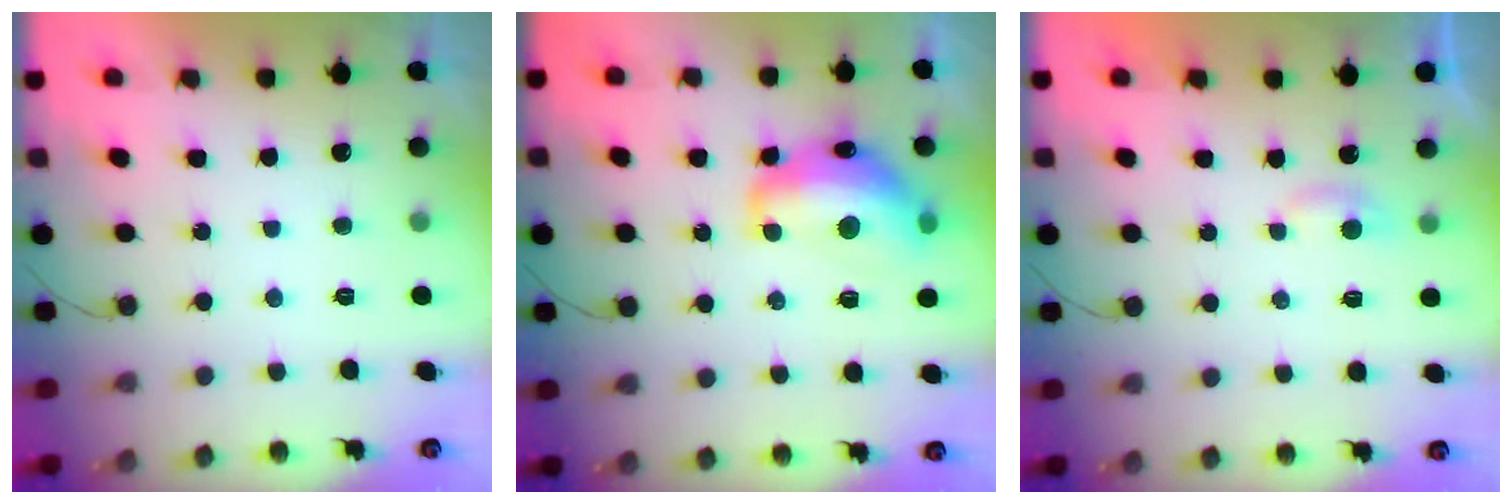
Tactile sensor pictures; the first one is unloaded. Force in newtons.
{"total": 14.8, "press": 14.8, "slide": 1.3}
{"total": 2.7, "press": 2.7, "slide": 0.3}